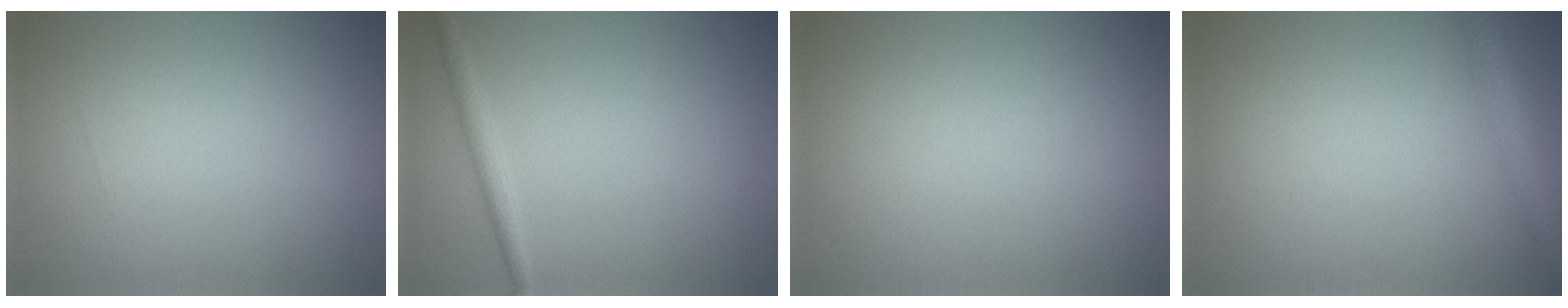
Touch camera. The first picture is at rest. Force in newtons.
{"total": 1.5, "press": 1.5, "slide": 0.1}
{"total": 0.0}
{"total": 3.0, "press": 3.0, "slide": 0.1}